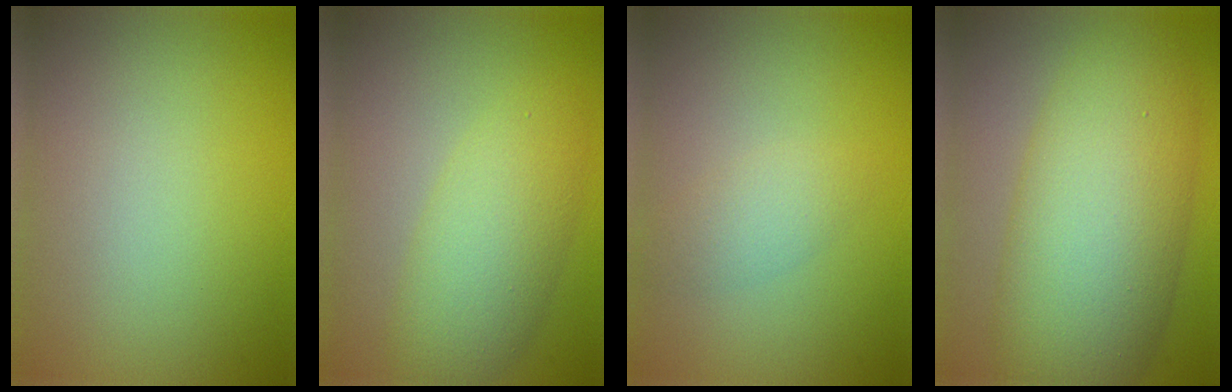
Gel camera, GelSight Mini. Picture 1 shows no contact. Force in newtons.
{"total": 4.8, "press": 4.8, "slide": 0.1}
{"total": 1.7, "press": 1.7, "slide": 0.1}
{"total": 10.7, "press": 10.7, "slide": 0.5}